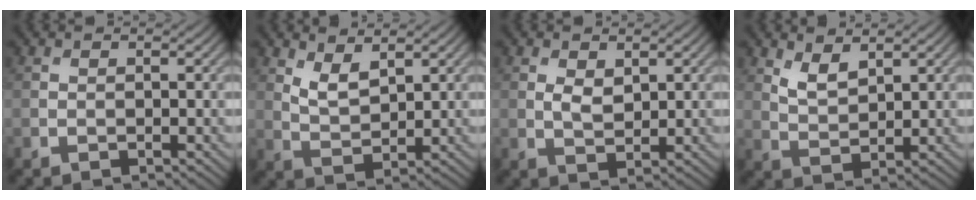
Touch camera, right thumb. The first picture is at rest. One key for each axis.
{"total": 3.7, "fx": 2.3, "fy": 1.6, "fz": 2.4, "tx": -0.056, "ty": -0.011, "tz": 0.049}
{"total": 2.5, "fx": 0.9, "fy": 1.4, "fz": 1.9, "tx": -0.043, "ty": -0.006, "tz": 0.020}
{"total": 3.4, "fx": 2.2, "fy": 1.5, "fz": 2.1, "tx": -0.050, "ty": -0.010, "tz": 0.048}